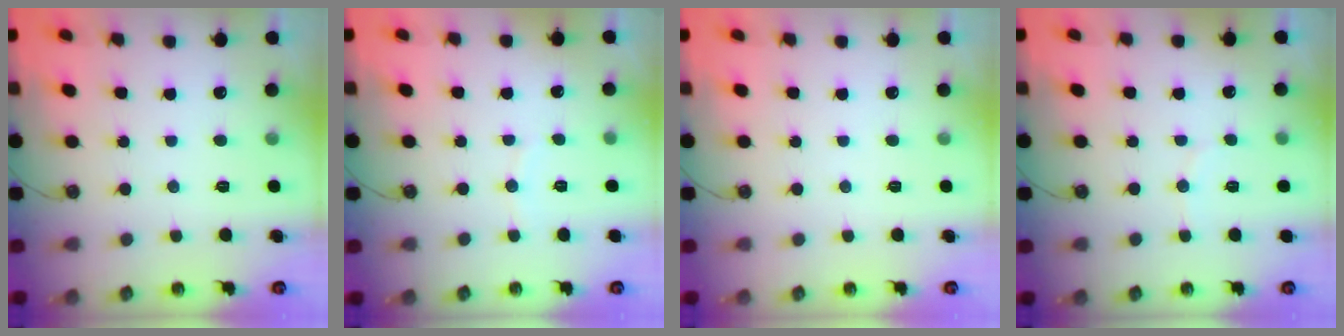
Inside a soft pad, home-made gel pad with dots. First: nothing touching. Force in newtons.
{"total": 2.9, "press": 2.9, "slide": 0.3}
{"total": 0.0}
{"total": 3.8, "press": 3.7, "slide": 1.0}